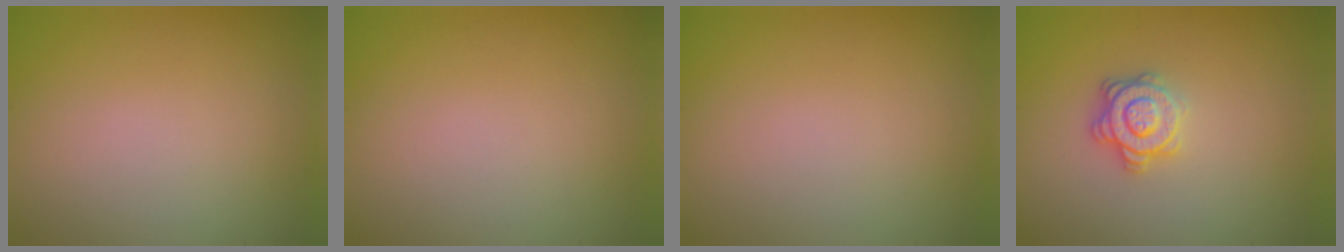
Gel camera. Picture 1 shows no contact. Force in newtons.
{"total": 0.0}
{"total": 0.0}
{"total": 2.9, "press": 2.8, "slide": 0.9}